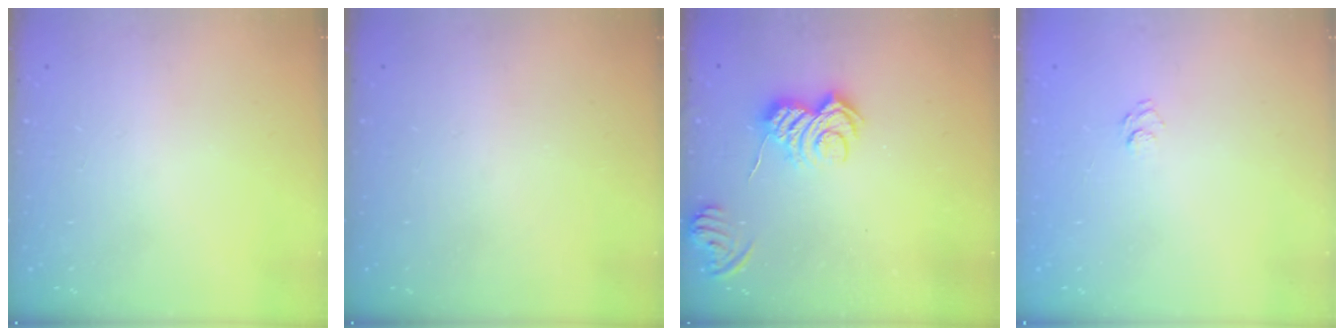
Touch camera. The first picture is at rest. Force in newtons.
{"total": 0.0}
{"total": 7.8, "press": 7.7, "slide": 0.9}
{"total": 5.8, "press": 5.7, "slide": 1.1}